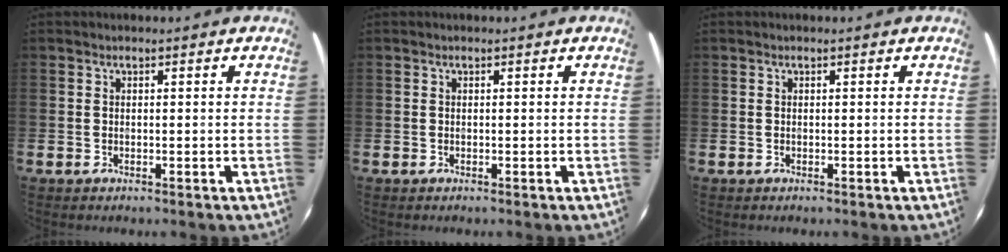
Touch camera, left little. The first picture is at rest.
{"total": 0.0}
{"total": 0.0}